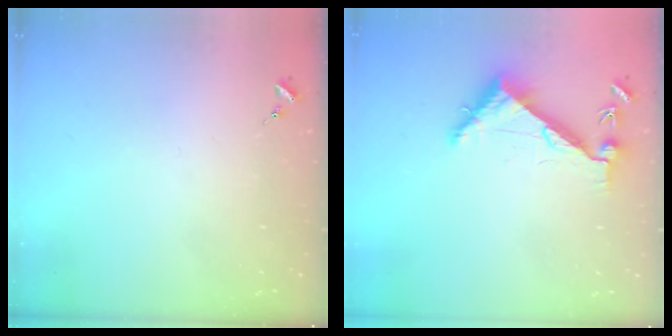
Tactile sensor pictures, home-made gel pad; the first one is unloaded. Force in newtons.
{"total": 6.4, "press": 6.4, "slide": 0.7}